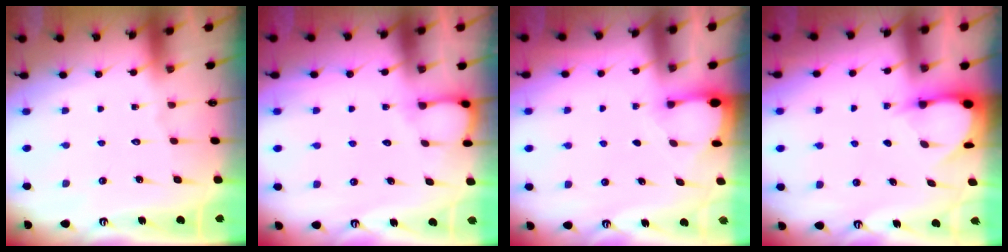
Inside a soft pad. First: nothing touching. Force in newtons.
{"total": 2.6, "press": 2.6, "slide": 0.3}
{"total": 2.0, "press": 2.0, "slide": 0.4}
{"total": 3.3, "press": 3.3, "slide": 0.4}